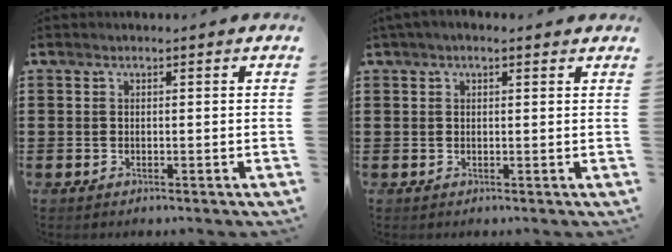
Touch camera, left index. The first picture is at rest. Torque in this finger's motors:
{"motor_torque": [2.14, 0.00, 0.70, 0.08]}